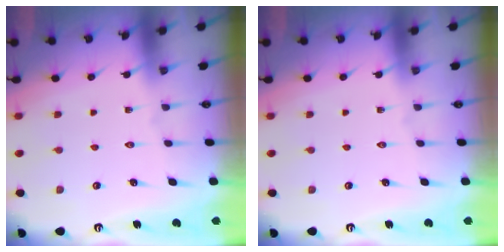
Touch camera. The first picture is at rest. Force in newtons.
{"total": 0.0}